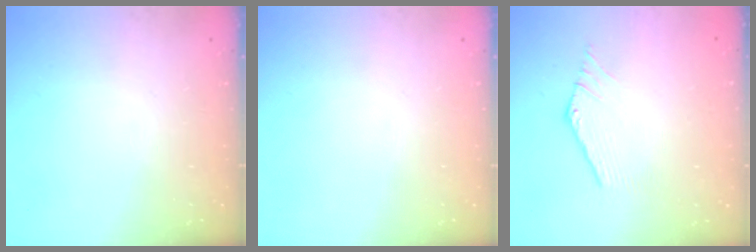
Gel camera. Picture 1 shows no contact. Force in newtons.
{"total": 0.0}
{"total": 0.7, "press": 0.6, "slide": 0.3}